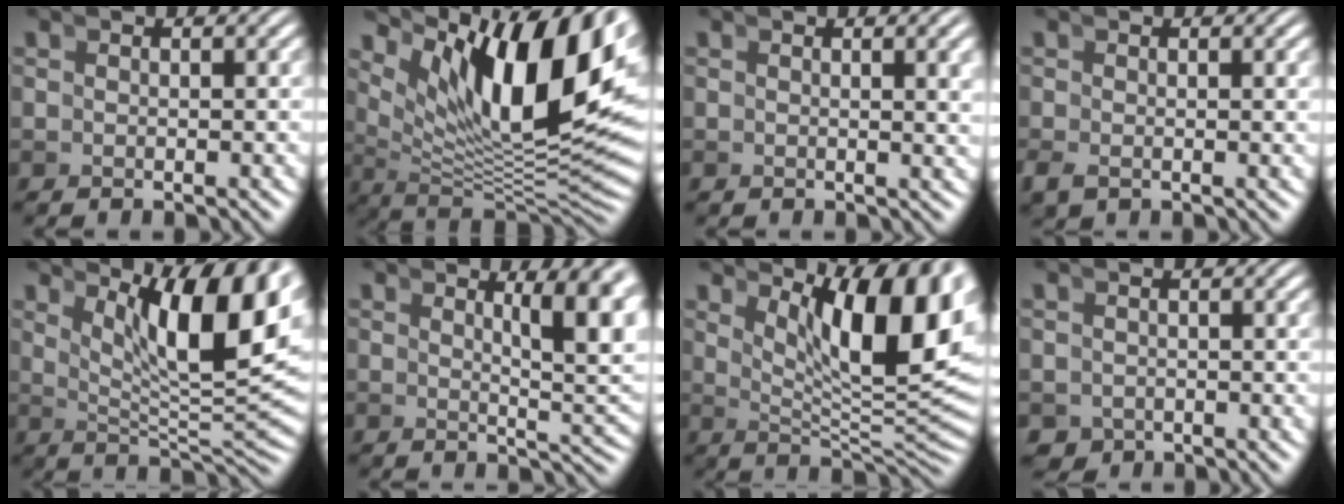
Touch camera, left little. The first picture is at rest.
{"total": 16.7, "force": [5.3, 8.0, 13.7], "torque": [-0.181, 0.023, 0.082]}
{"total": 1.5, "force": [0.6, -0.3, 1.3], "torque": [-0.013, 0.000, 0.009]}
{"total": 1.1, "force": [-0.6, 0.4, 0.8], "torque": [-0.018, -0.014, -0.002]}
{"total": 10.6, "force": [3.9, 3.2, 9.3], "torque": [-0.122, 0.003, 0.062]}
{"total": 4.9, "force": [1.5, 0.6, 4.7], "torque": [-0.044, -0.006, 0.026]}
{"total": 11.6, "force": [3.8, 4.0, 10.2], "torque": [-0.126, 0.003, 0.061]}
{"total": 3.2, "force": [-2.0, 2.3, 0.7], "torque": [-0.018, -0.026, -0.024]}